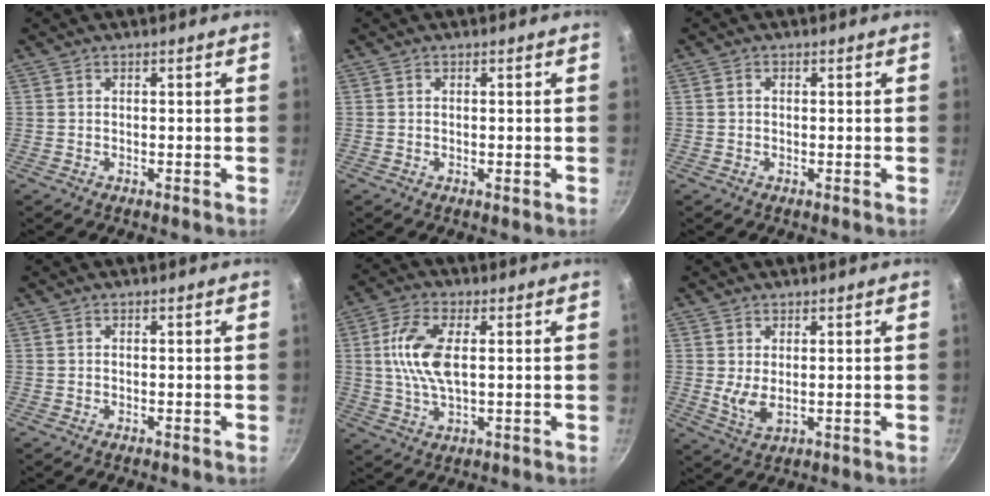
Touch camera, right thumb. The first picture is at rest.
{"total": 0.0}
{"total": 0.8, "force": [0.0, 0.6, 0.4], "torque": [-0.008, 0.005, 0.000]}
{"total": 0.0}
{"total": 10.0, "force": [1.4, 4.8, 8.6], "torque": [-0.172, 0.008, 0.023]}
{"total": 4.2, "force": [0.6, 2.0, 3.7], "torque": [-0.070, -0.015, 0.021]}